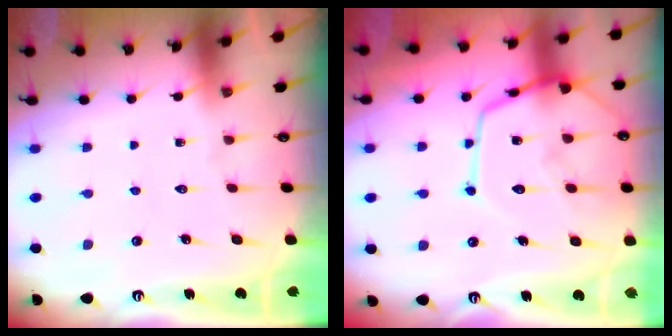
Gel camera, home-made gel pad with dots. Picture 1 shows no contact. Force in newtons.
{"total": 15.6, "press": 15.6, "slide": 1.4}